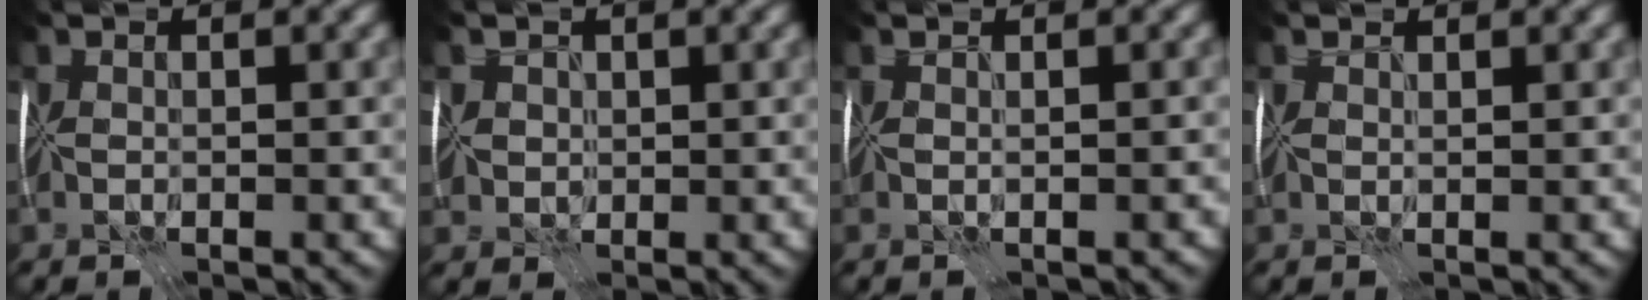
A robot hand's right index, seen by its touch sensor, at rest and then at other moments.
{"total": 2.4, "force": [0.8, 2.2, 0.7], "torque": [-0.021, 0.005, 0.010]}
{"total": 1.1, "force": [-0.3, -1.0, -0.6], "torque": [0.004, -0.009, 0.002]}
{"total": 0.9, "force": [0.9, -0.1, 0.1], "torque": [-0.014, 0.003, 0.018]}